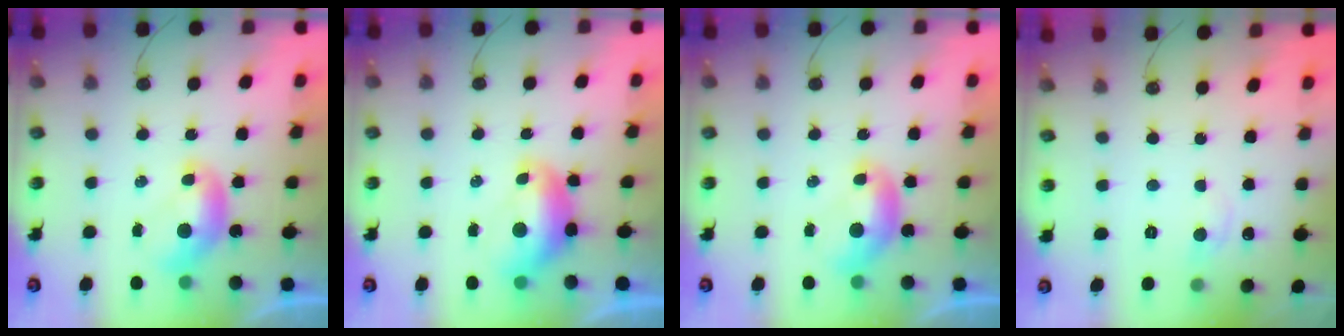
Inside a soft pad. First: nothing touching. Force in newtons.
{"total": 1.2, "press": 1.1, "slide": 0.4}
{"total": 0.0}
{"total": 0.9, "press": 0.6, "slide": 0.7}